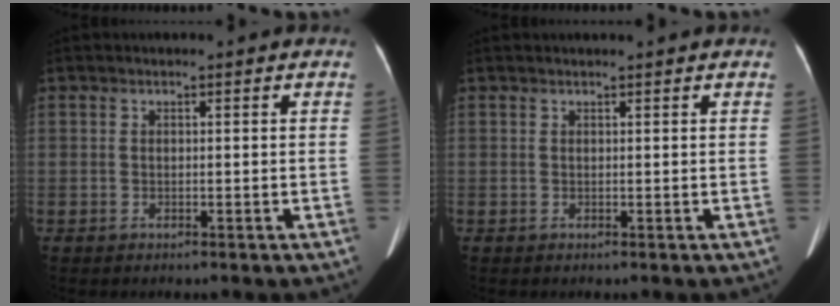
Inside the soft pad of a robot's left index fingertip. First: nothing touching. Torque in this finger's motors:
{"motor_torque": [0.33, -0.19, 0.09, 0.04]}